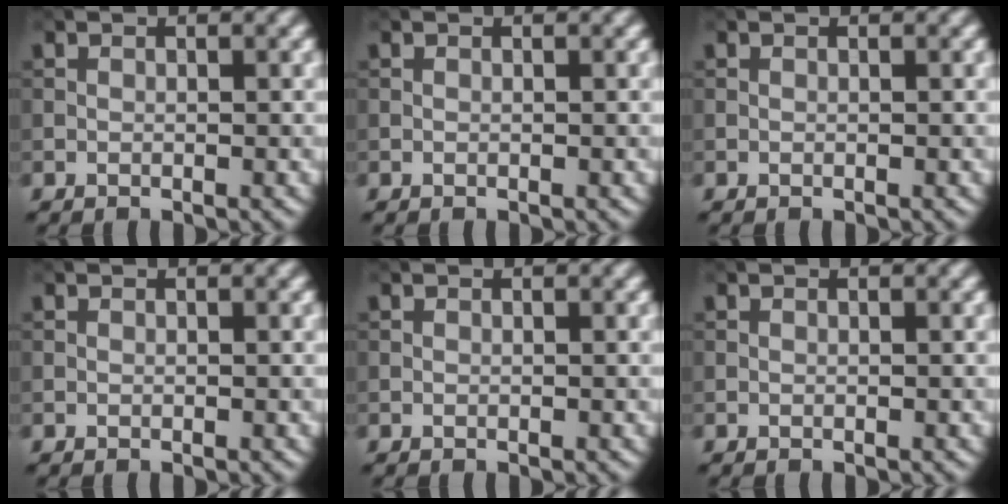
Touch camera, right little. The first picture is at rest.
{"total": 0.0}
{"total": 0.0}
{"total": 0.0}
{"total": 0.0}
{"total": 0.0}